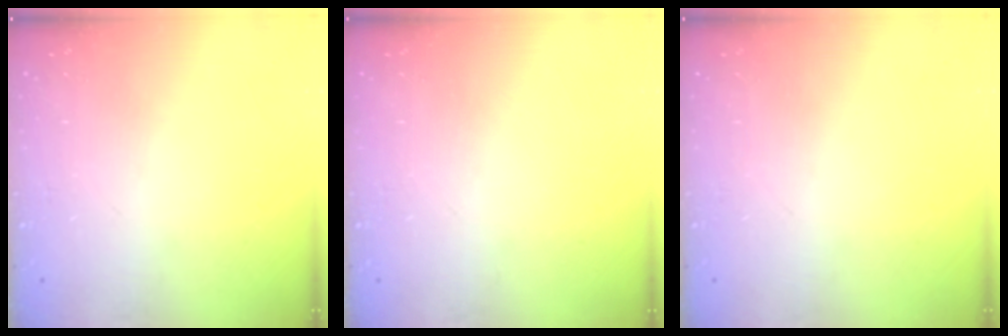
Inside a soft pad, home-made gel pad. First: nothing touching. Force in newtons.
{"total": 0.0}
{"total": 0.0}